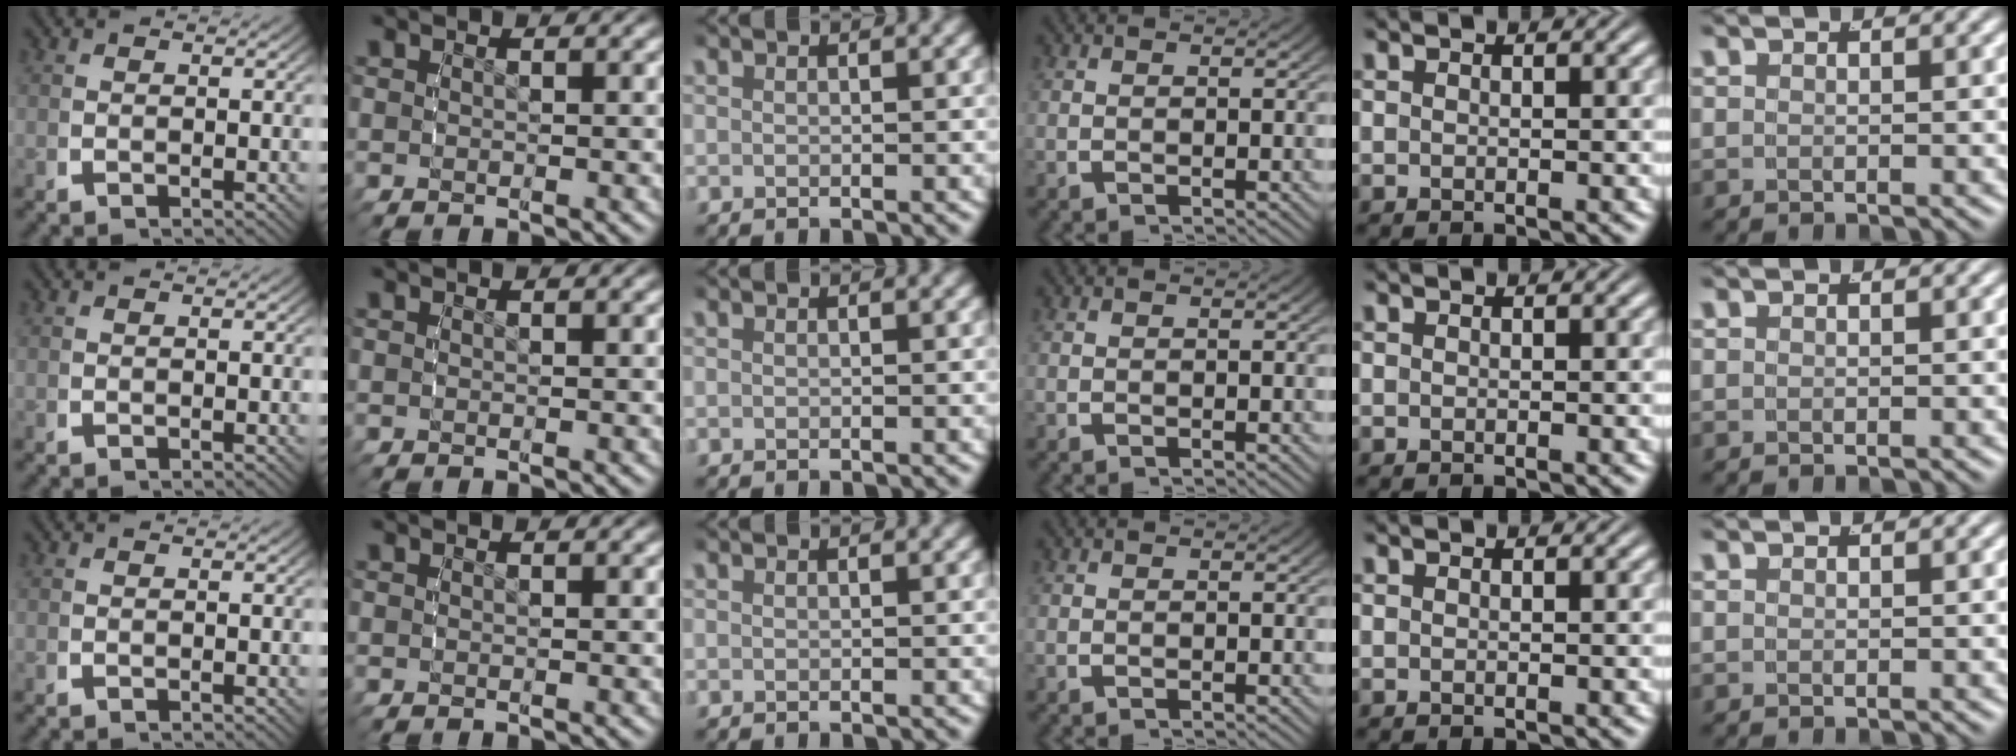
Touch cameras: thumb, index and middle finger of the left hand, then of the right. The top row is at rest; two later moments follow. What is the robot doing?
{"motion": "reach", "object": "plastic wrap"}